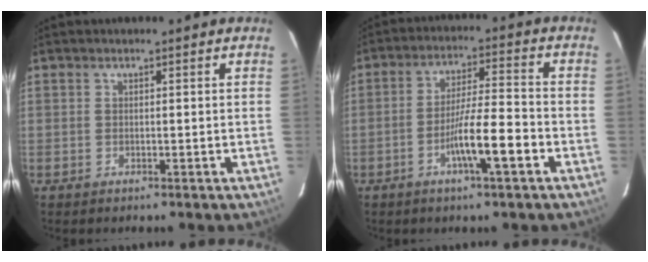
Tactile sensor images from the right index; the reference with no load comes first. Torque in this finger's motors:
{"motor_torque": [1.18, -0.79, 0.70, 0.16]}